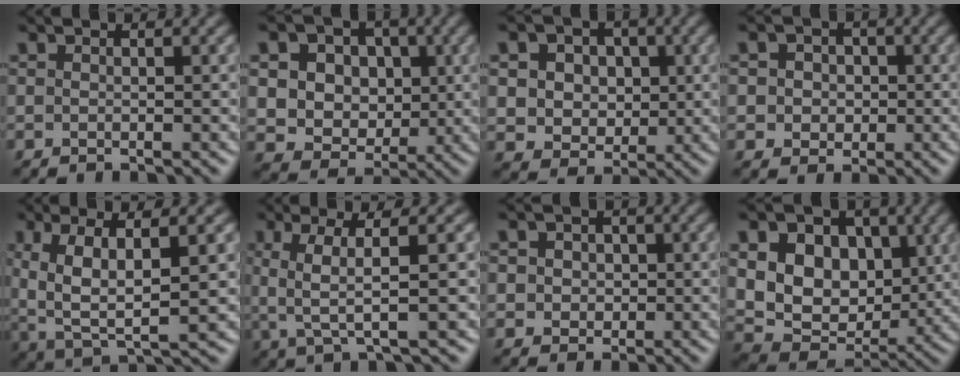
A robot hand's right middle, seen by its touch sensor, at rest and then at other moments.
{"total": 10.3, "force": [2.7, 8.6, 5.0], "torque": [-0.112, 0.020, 0.048]}
{"total": 7.1, "force": [1.9, 5.8, 3.6], "torque": [-0.070, 0.019, 0.024]}
{"total": 3.3, "force": [0.3, 3.0, 1.4], "torque": [-0.010, 0.012, -0.005]}
{"total": 7.0, "force": [1.5, 2.2, 6.5], "torque": [-0.133, -0.001, 0.028]}
{"total": 4.6, "force": [0.7, 0.8, 4.4], "torque": [-0.088, 0.007, 0.014]}
{"total": 2.8, "force": [0.4, 2.5, 1.4], "torque": [-0.014, 0.012, -0.003]}
{"total": 13.1, "force": [3.1, 9.5, 8.4], "torque": [-0.153, 0.026, 0.047]}